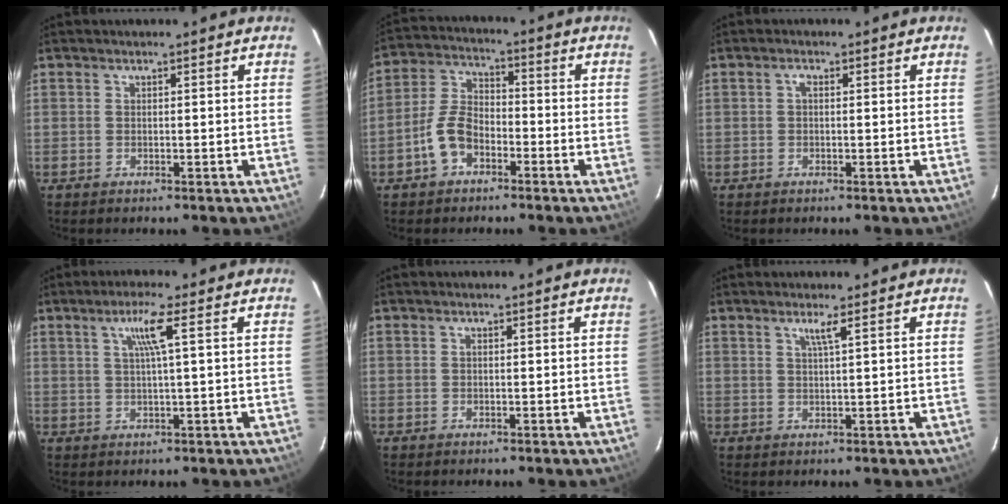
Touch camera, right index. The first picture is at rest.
{"total": 7.8, "force": [-3.9, 4.8, 4.7], "torque": [-0.104, 0.020, -0.075]}
{"total": 1.0, "force": [0.1, 0.5, 0.8], "torque": [-0.015, 0.006, -0.001]}
{"total": 4.5, "force": [1.5, -0.6, 4.2], "torque": [-0.075, 0.004, 0.029]}
{"total": 0.0}
{"total": 1.9, "force": [1.0, -0.6, 1.5], "torque": [-0.028, -0.003, 0.020]}